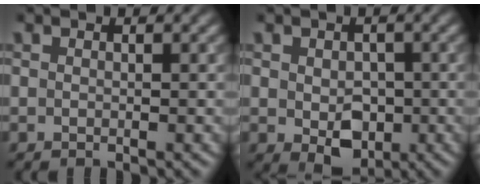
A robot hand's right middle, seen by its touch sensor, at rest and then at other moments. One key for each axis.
{"total": 3.9, "fx": -0.7, "fy": 2.7, "fz": 2.8, "tx": -0.042, "ty": -0.011, "tz": -0.009}